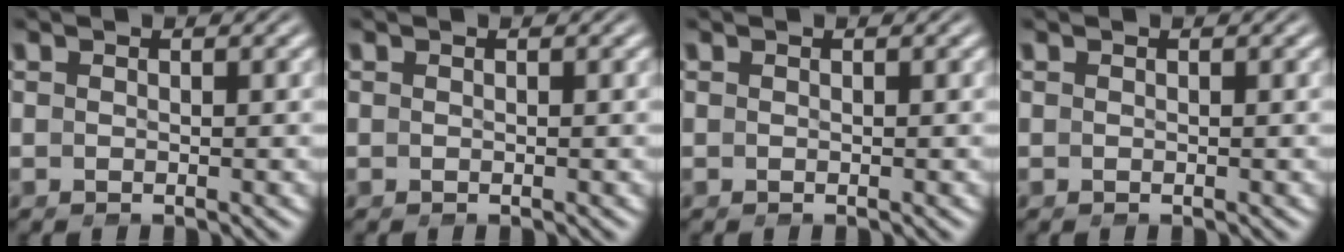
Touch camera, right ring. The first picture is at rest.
{"total": 0.0}
{"total": 0.0}
{"total": 0.0}